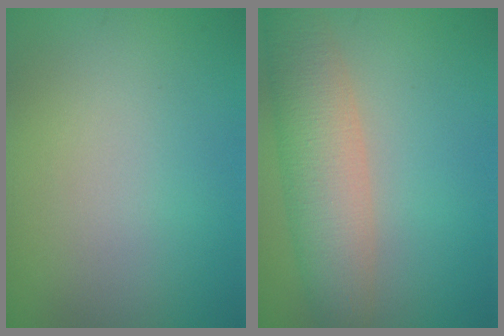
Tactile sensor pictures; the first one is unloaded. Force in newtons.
{"total": 6.0, "press": 6.0, "slide": 0.2}